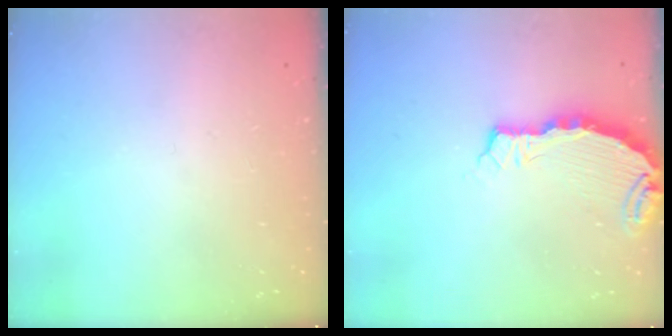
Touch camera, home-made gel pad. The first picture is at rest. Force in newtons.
{"total": 5.0, "press": 5.0, "slide": 0.6}